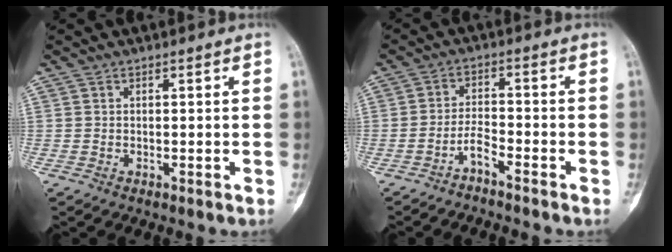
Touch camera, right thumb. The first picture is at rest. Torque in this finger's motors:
{"motor_torque": [-0.53, 0.10, 0.03, 0.07, -0.08]}